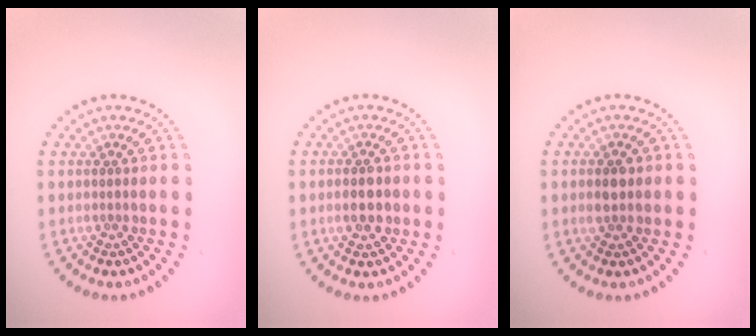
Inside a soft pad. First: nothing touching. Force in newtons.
{"total": 2.7, "press": 2.7, "slide": 0.1}
{"total": 1.6, "press": 1.6, "slide": 0.1}